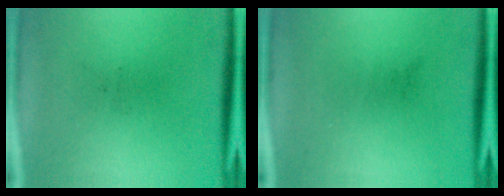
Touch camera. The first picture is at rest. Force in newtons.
{"total": 0.0}